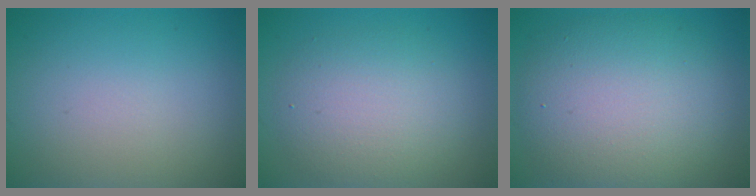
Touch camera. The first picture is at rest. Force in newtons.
{"total": 4.9, "press": 4.9, "slide": 0.2}
{"total": 9.0, "press": 9.0, "slide": 0.5}